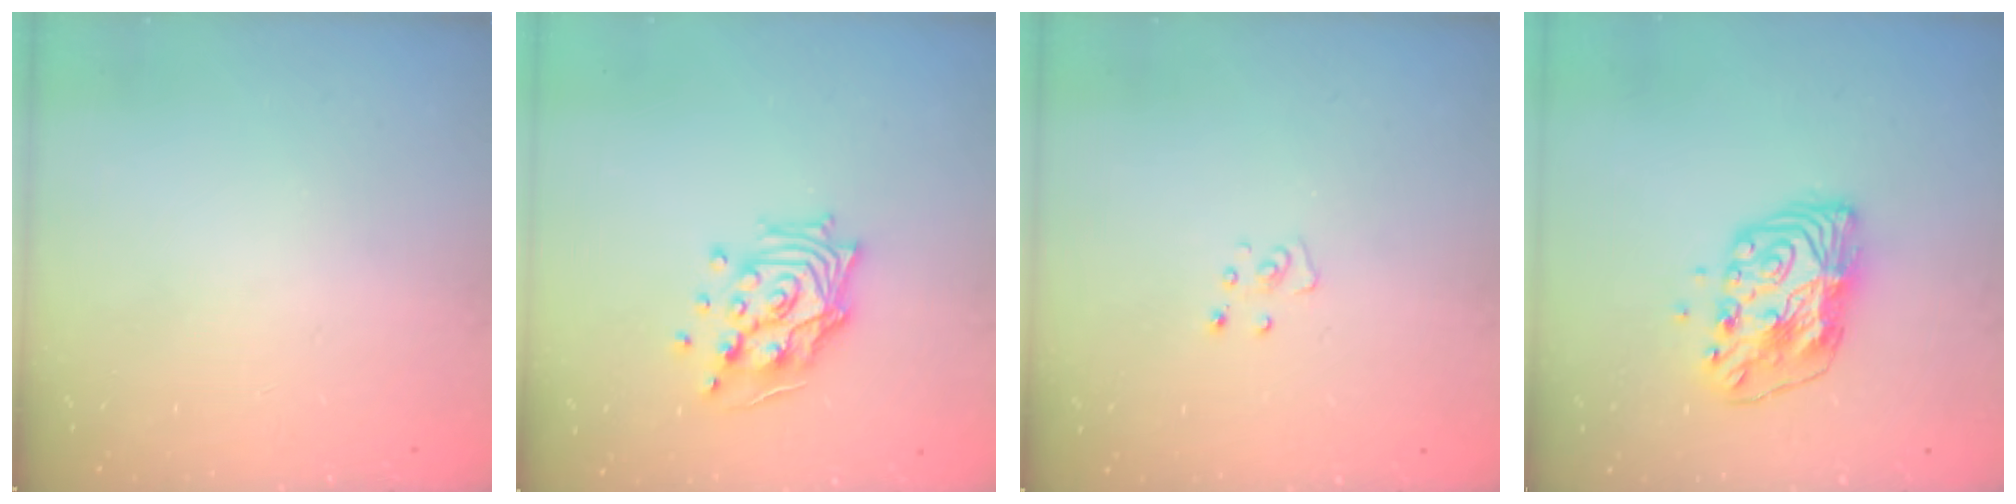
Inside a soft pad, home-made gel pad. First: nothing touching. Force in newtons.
{"total": 13.8, "press": 13.6, "slide": 2.0}
{"total": 3.1, "press": 3.1, "slide": 0.2}
{"total": 11.4, "press": 11.4, "slide": 0.8}